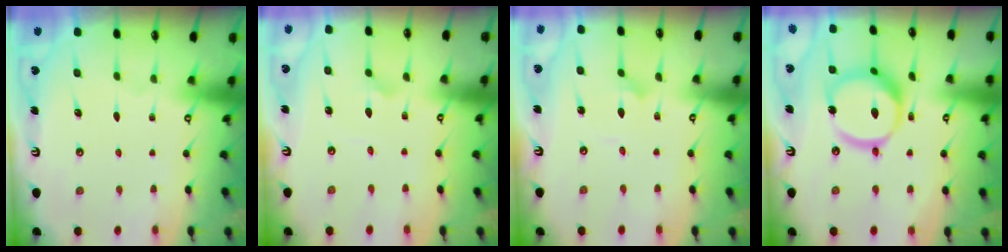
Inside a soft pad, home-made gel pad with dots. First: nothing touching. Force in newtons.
{"total": 2.1, "press": 2.0, "slide": 0.3}
{"total": 1.7, "press": 1.6, "slide": 0.1}
{"total": 15.7, "press": 15.6, "slide": 1.6}